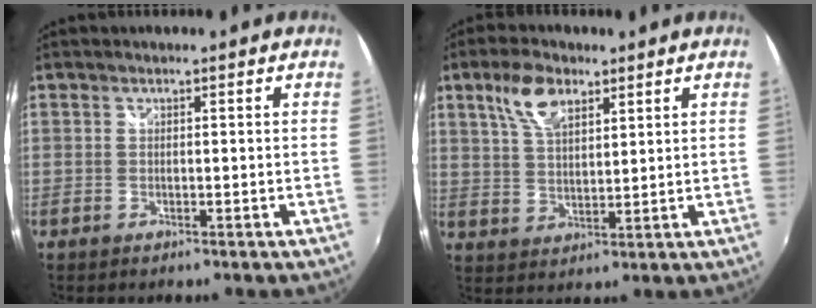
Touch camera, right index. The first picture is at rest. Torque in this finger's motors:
{"motor_torque": [0.74, 0.60, 0.21, 0.09]}